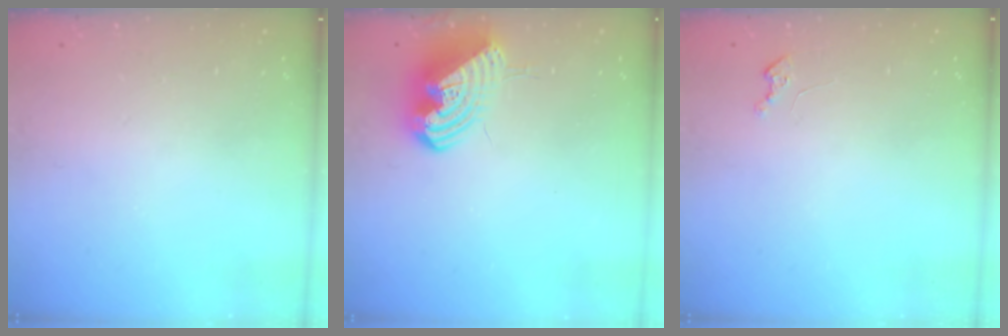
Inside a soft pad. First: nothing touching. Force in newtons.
{"total": 11.2, "press": 11.1, "slide": 1.9}
{"total": 1.9, "press": 1.9, "slide": 0.3}